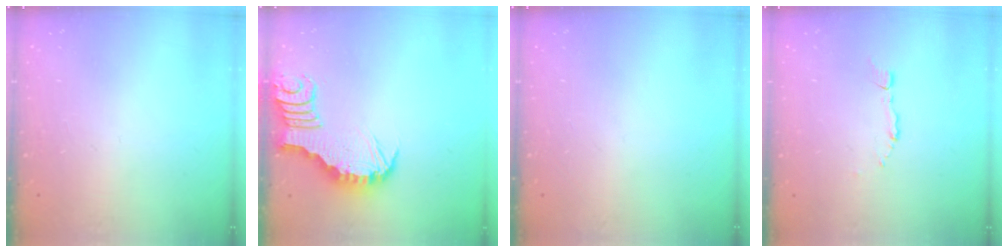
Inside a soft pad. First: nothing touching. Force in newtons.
{"total": 3.4, "press": 3.4, "slide": 0.2}
{"total": 0.0}
{"total": 3.8, "press": 3.8, "slide": 0.4}